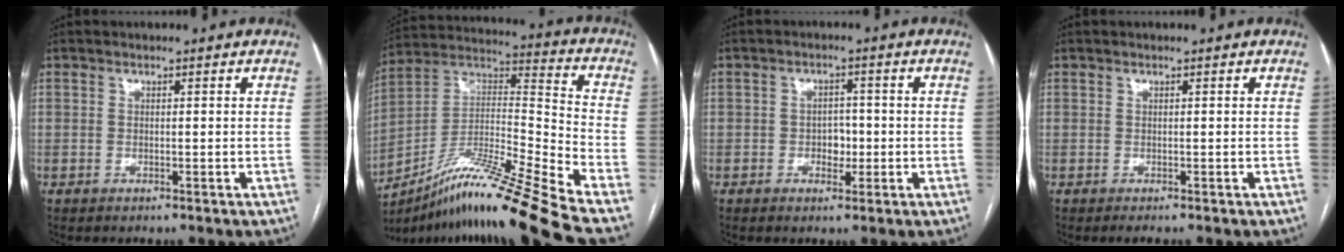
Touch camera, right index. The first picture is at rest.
{"total": 21.0, "force": [-15.6, -2.0, 13.8], "torque": [-0.245, -0.004, -0.281]}
{"total": 3.1, "force": [-0.7, 2.1, 2.1], "torque": [-0.025, 0.006, -0.008]}
{"total": 0.8, "force": [-0.6, 0.1, 0.5], "torque": [-0.007, -0.003, -0.008]}